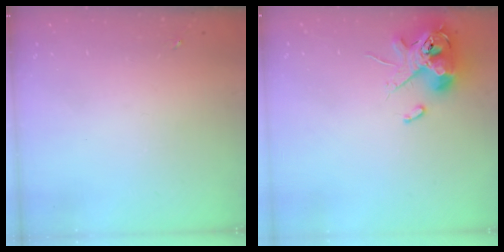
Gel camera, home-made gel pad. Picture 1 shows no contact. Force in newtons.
{"total": 13.2, "press": 13.0, "slide": 2.3}